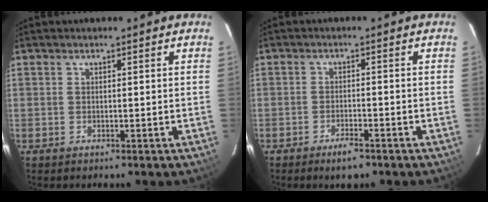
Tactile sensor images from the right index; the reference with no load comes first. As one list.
[{"total": 3.6, "force": [-2.6, 1.1, 2.2], "torque": [-0.049, -0.001, -0.046]}]